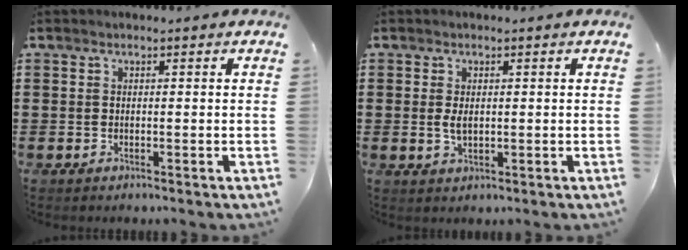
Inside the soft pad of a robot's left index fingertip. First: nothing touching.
{"total": 2.3, "force": [0.0, 1.1, 2.0], "torque": [-0.048, 0.001, -0.003]}